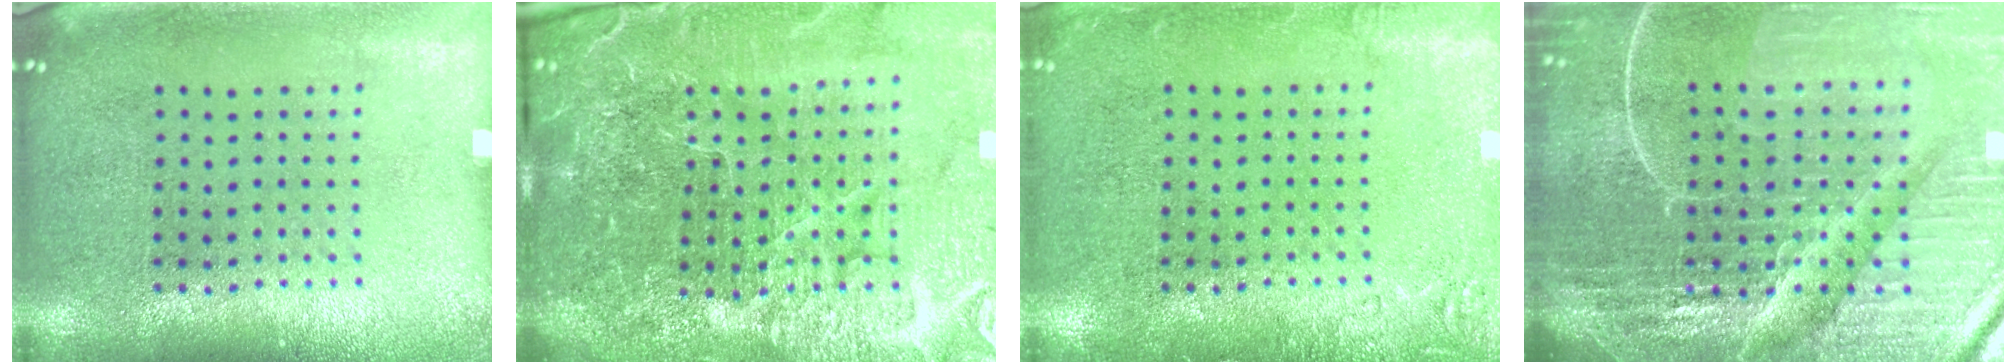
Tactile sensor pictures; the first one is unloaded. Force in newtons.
{"total": 6.7, "press": 5.8, "slide": 3.2}
{"total": 1.8, "press": 1.7, "slide": 0.4}
{"total": 7.0, "press": 6.1, "slide": 3.4}